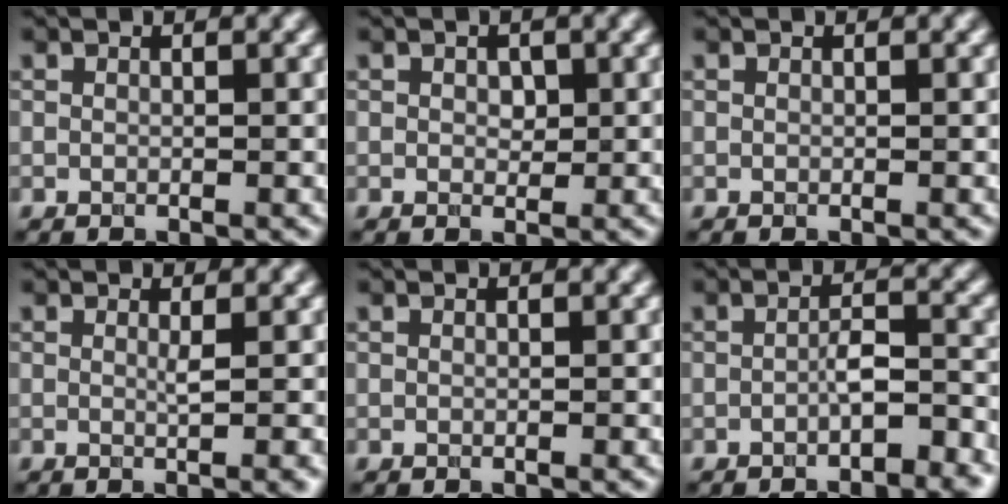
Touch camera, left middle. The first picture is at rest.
{"total": 1.1, "force": [0.2, 0.8, 0.8], "torque": [-0.012, -0.003, 0.004]}
{"total": 0.0}
{"total": 1.6, "force": [0.1, 0.3, 1.6], "torque": [-0.022, -0.004, -0.005]}
{"total": 0.0}
{"total": 3.0, "force": [-1.6, 0.7, 2.4], "torque": [-0.038, 0.011, -0.027]}